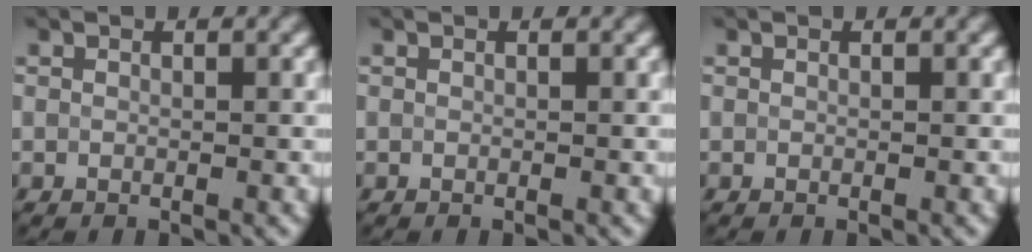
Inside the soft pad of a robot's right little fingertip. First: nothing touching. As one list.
[{"total": 0.0}, {"total": 0.0}]